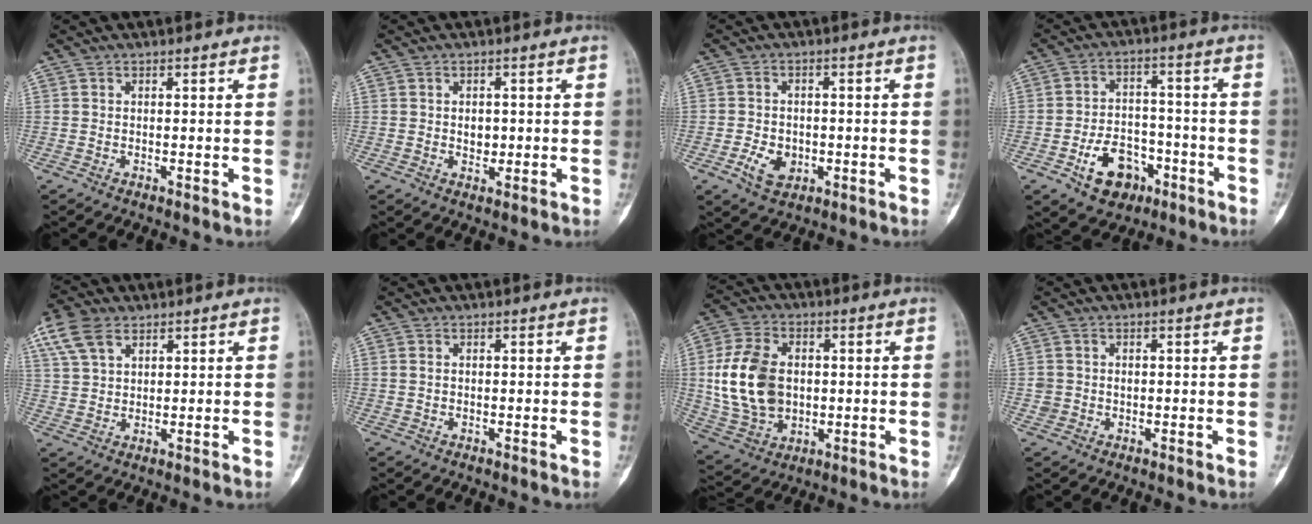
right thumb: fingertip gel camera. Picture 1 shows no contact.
{"total": 2.5, "force": [0.0, 1.8, 1.7], "torque": [-0.015, 0.001, 0.003]}
{"total": 5.2, "force": [-1.7, 3.8, 3.2], "torque": [-0.045, 0.003, -0.025]}
{"total": 10.2, "force": [-4.9, 7.1, 5.4], "torque": [-0.057, 0.039, -0.074]}
{"total": 7.9, "force": [4.4, 4.6, 4.7], "torque": [-0.097, 0.003, 0.090]}
{"total": 0.9, "force": [0.2, 0.7, 0.6], "torque": [-0.010, 0.002, 0.004]}
{"total": 15.6, "force": [0.9, 11.1, 11.0], "torque": [-0.195, 0.003, 0.025]}
{"total": 3.5, "force": [0.0, 2.7, 2.1], "torque": [-0.032, 0.007, 0.005]}